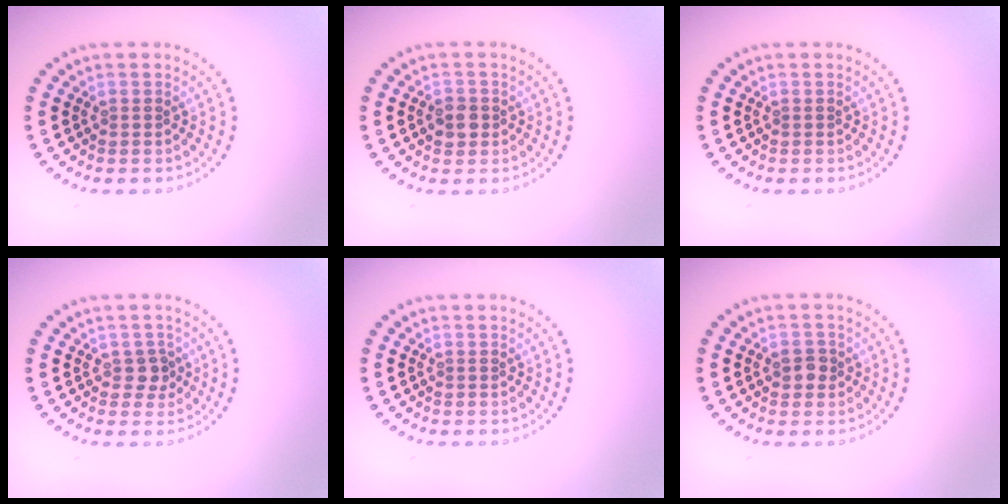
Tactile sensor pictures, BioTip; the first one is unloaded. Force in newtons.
{"total": 1.8, "press": 1.7, "slide": 0.6}
{"total": 0.0}
{"total": 1.6, "press": 1.4, "slide": 0.8}
{"total": 0.0}
{"total": 1.7, "press": 1.6, "slide": 0.4}